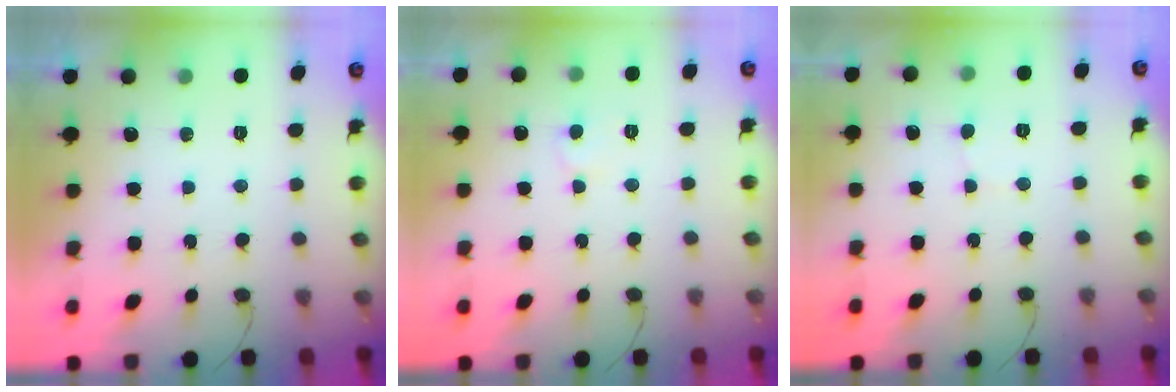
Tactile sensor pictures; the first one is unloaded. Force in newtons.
{"total": 5.1, "press": 5.1, "slide": 0.5}
{"total": 2.6, "press": 2.6, "slide": 0.2}